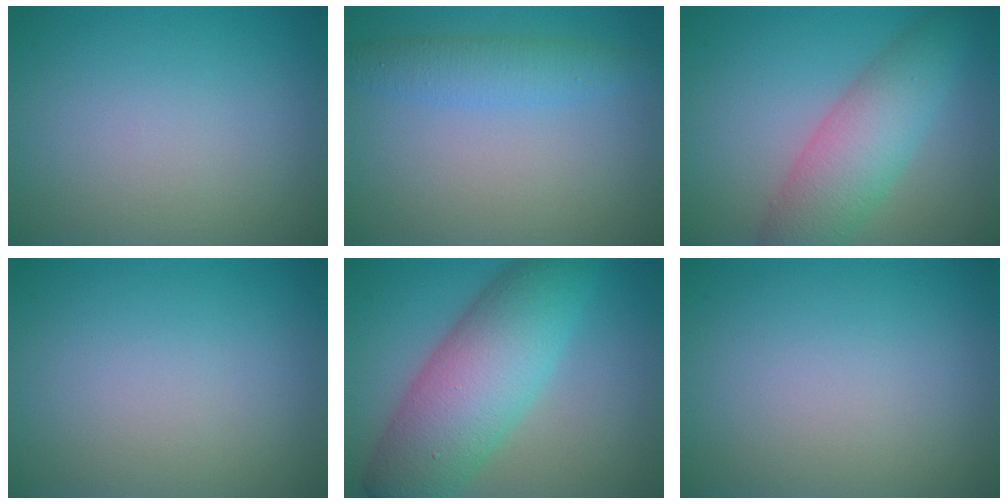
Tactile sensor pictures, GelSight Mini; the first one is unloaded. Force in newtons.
{"total": 2.8, "press": 2.8, "slide": 0.0}
{"total": 6.0, "press": 6.0, "slide": 0.2}
{"total": 0.0}
{"total": 9.8, "press": 9.8, "slide": 0.3}
{"total": 0.0}